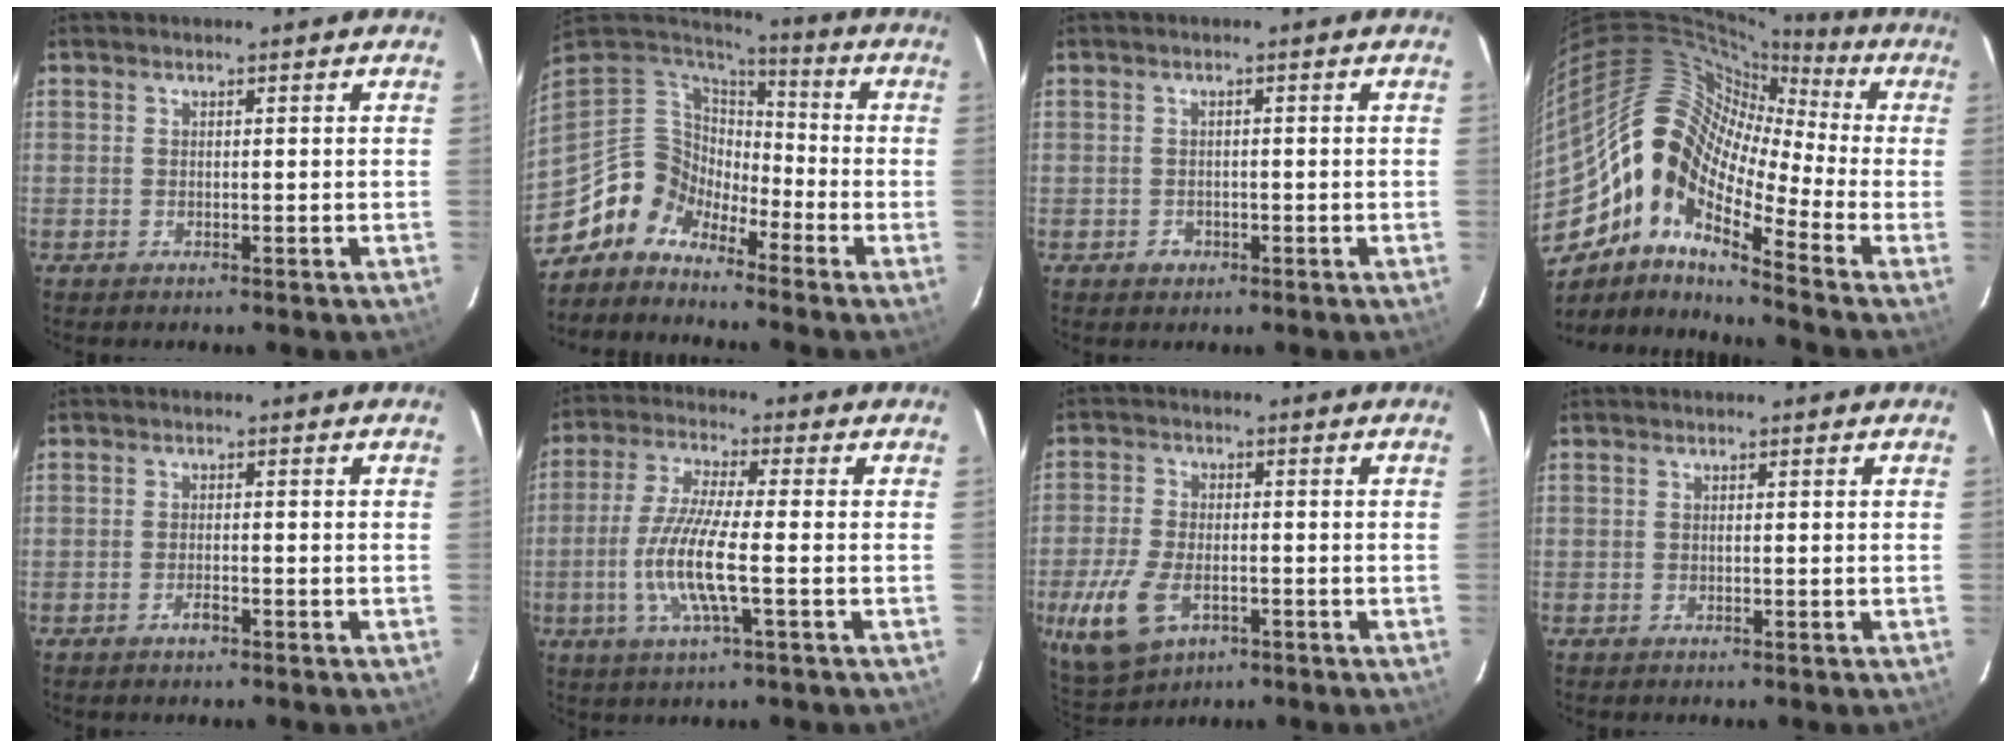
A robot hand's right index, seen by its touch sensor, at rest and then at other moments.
{"total": 8.7, "force": [-6.7, 5.6, -0.2], "torque": [-0.009, 0.045, -0.150]}
{"total": 2.3, "force": [-0.8, 2.1, 0.3], "torque": [-0.005, 0.005, -0.010]}
{"total": 15.8, "force": [-6.4, 7.4, 12.4], "torque": [-0.204, 0.003, -0.142]}
{"total": 1.7, "force": [-1.2, 0.6, 1.2], "torque": [-0.025, 0.001, -0.022]}
{"total": 10.7, "force": [-2.6, 1.1, 10.3], "torque": [-0.214, -0.007, -0.053]}
{"total": 11.1, "force": [-4.2, 6.4, 8.0], "torque": [-0.190, -0.014, -0.074]}
{"total": 0.0}